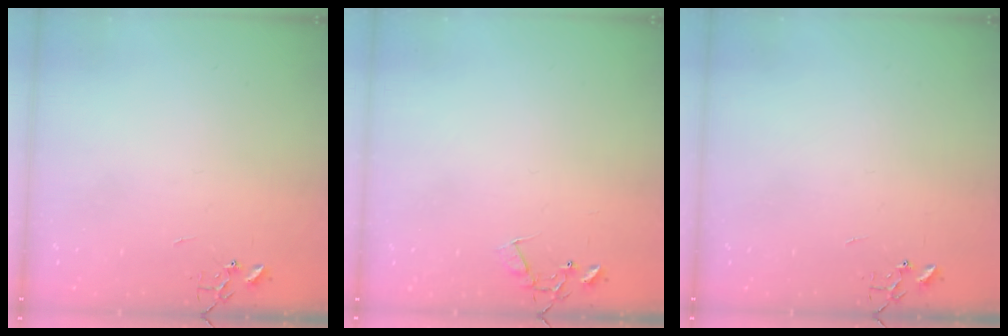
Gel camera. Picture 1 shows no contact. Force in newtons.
{"total": 7.1, "press": 7.1, "slide": 0.5}
{"total": 0.0}